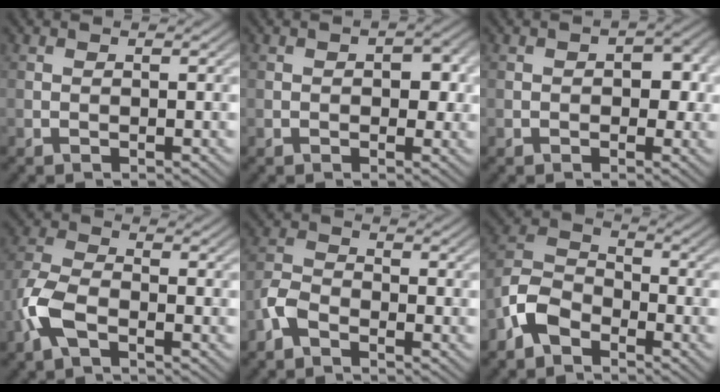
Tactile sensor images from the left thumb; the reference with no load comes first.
{"total": 3.1, "force": [0.1, 2.0, 2.3], "torque": [-0.035, -0.005, -0.001]}
{"total": 3.5, "force": [-0.1, 2.4, 2.5], "torque": [-0.036, -0.005, -0.002]}
{"total": 6.3, "force": [-3.2, 2.9, 4.6], "torque": [-0.115, -0.001, -0.083]}
{"total": 3.7, "force": [-2.7, 1.6, 1.9], "torque": [-0.044, 0.001, -0.073]}
{"total": 6.5, "force": [-4.3, 3.4, 3.5], "torque": [-0.077, 0.006, -0.108]}